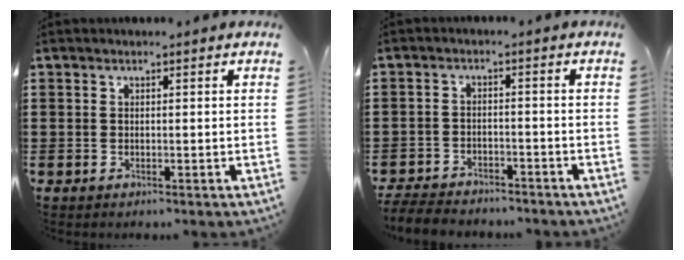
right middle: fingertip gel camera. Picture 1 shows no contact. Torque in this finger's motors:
{"motor_torque": [1.74, -0.40, 0.34, 0.21]}